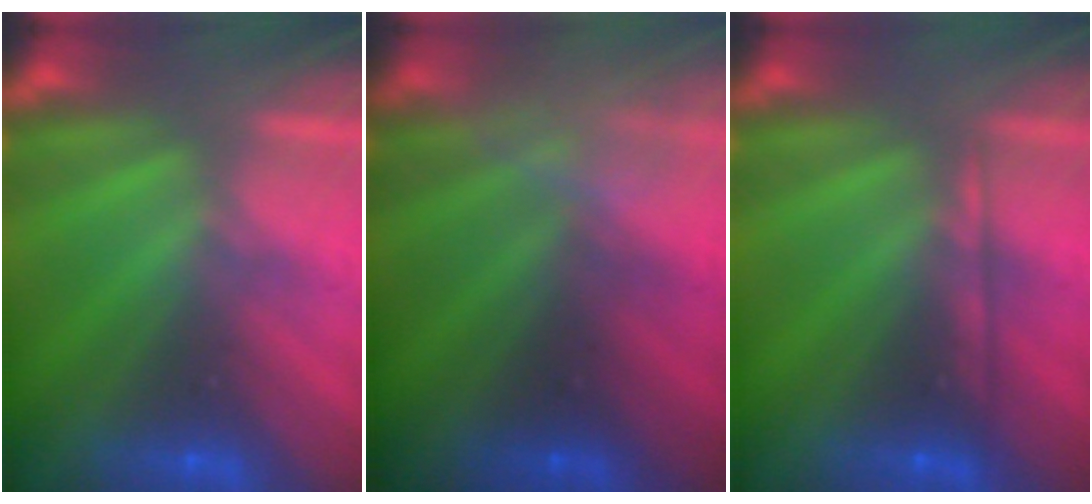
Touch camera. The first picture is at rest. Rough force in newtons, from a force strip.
{"total": 2.4}
{"total": 2.1}